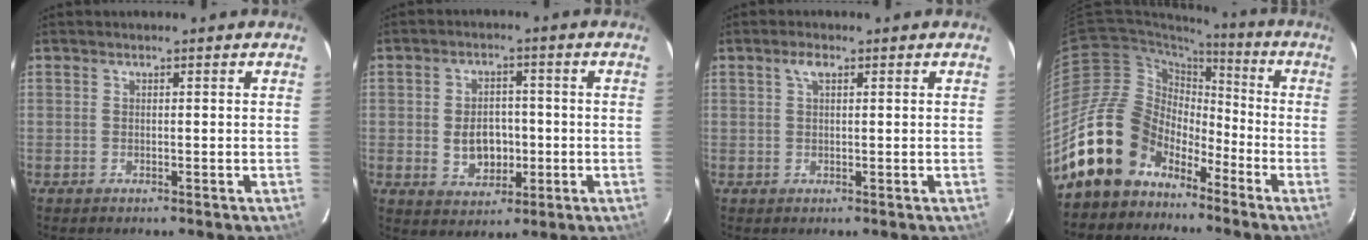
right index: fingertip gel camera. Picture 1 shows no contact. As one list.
[{"total": 7.3, "force": [-1.1, 5.4, 4.7], "torque": [-0.096, 0.006, -0.008]}, {"total": 1.9, "force": [0.9, 0.8, 1.5], "torque": [-0.029, 0.007, 0.016]}, {"total": 16.0, "force": [-10.7, 10.7, 5.2], "torque": [-0.106, 0.030, -0.183]}]